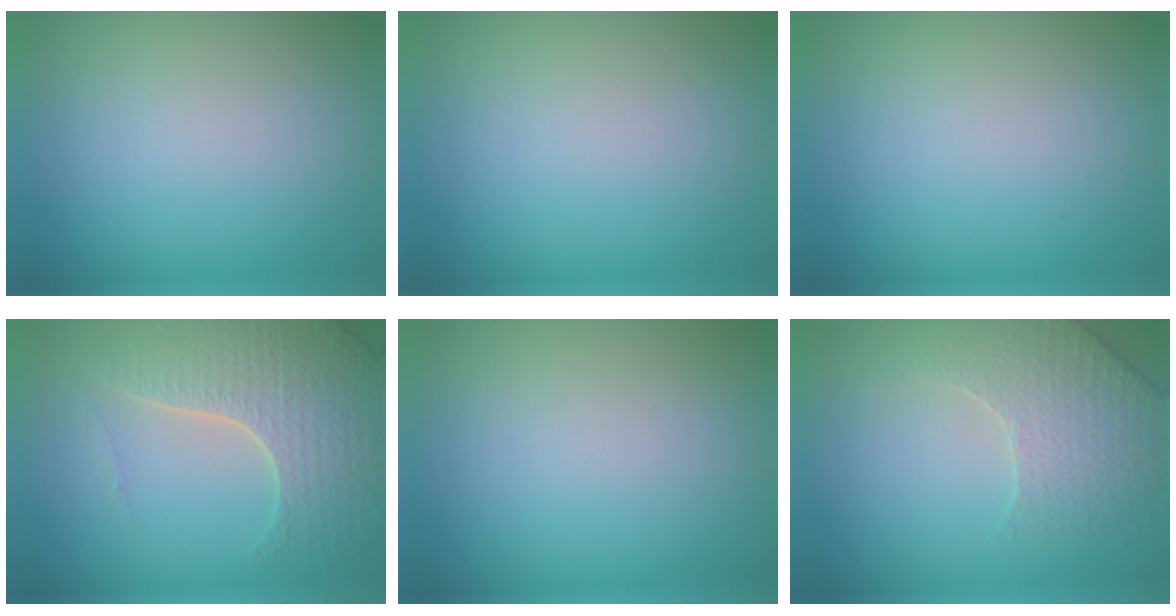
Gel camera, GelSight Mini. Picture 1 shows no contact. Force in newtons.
{"total": 0.0}
{"total": 0.0}
{"total": 5.8, "press": 4.7, "slide": 3.3}
{"total": 0.0}
{"total": 2.6, "press": 2.4, "slide": 1.0}